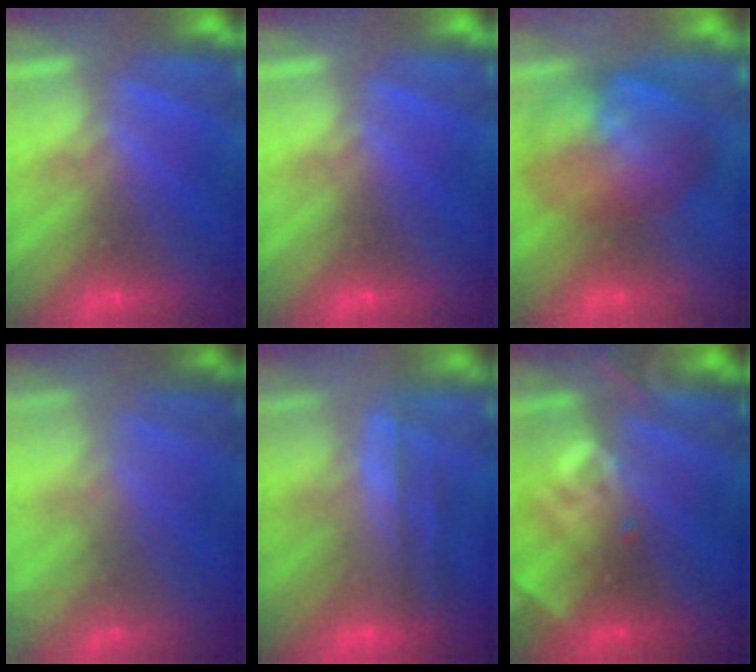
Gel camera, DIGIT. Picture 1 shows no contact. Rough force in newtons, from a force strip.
{"total": 0.0}
{"total": 7.0}
{"total": 7.3}
{"total": 5.7}
{"total": 2.6}